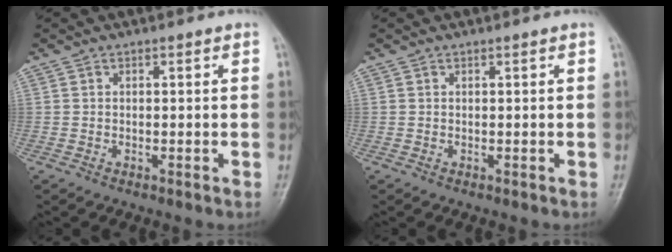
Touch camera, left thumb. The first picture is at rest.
{"total": 0.0}